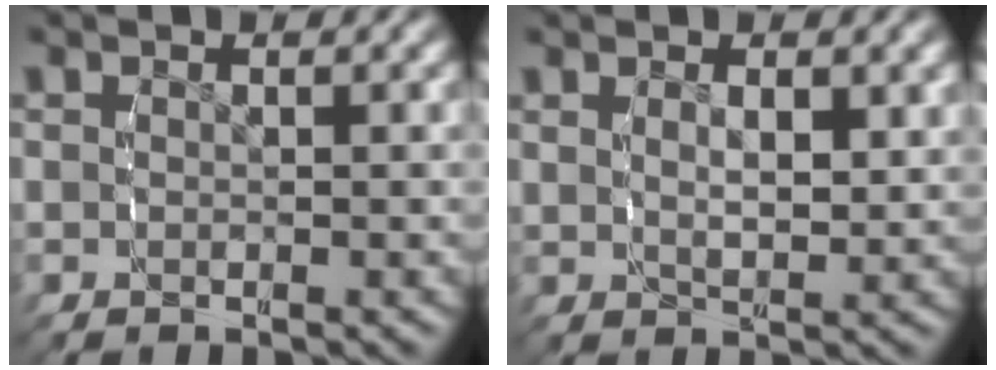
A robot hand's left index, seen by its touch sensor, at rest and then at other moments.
{"total": 1.9, "force": [1.1, 0.3, 1.5], "torque": [-0.029, -0.009, 0.027]}